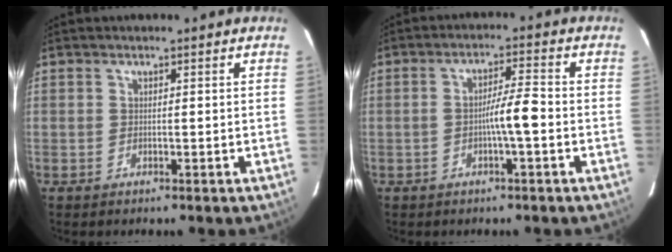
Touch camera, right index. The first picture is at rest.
{"total": 5.0, "force": [-1.3, 0.1, 4.8], "torque": [-0.082, 0.009, -0.021]}